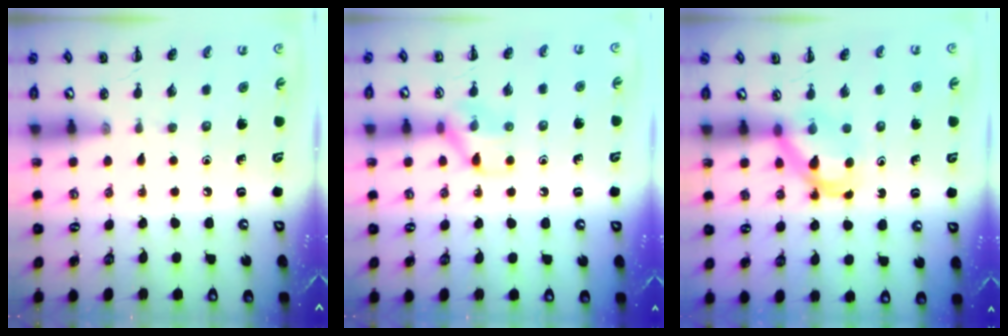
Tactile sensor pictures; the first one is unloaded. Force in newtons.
{"total": 8.8, "press": 8.7, "slide": 1.0}
{"total": 5.0, "press": 5.0, "slide": 0.7}